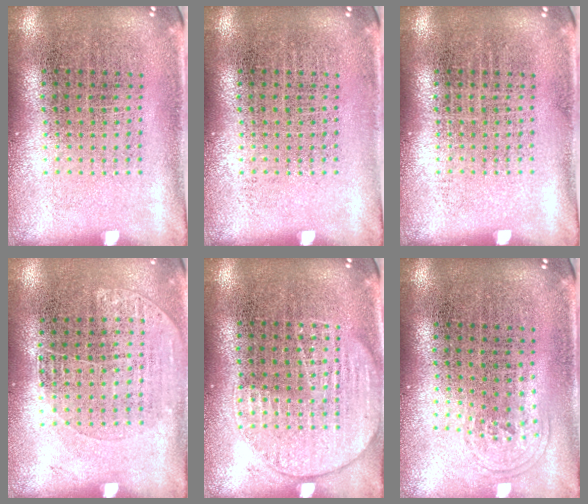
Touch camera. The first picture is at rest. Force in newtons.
{"total": 0.0}
{"total": 0.0}
{"total": 1.1, "press": 0.9, "slide": 0.6}
{"total": 2.0, "press": 1.9, "slide": 0.3}
{"total": 0.9, "press": 0.7, "slide": 0.7}